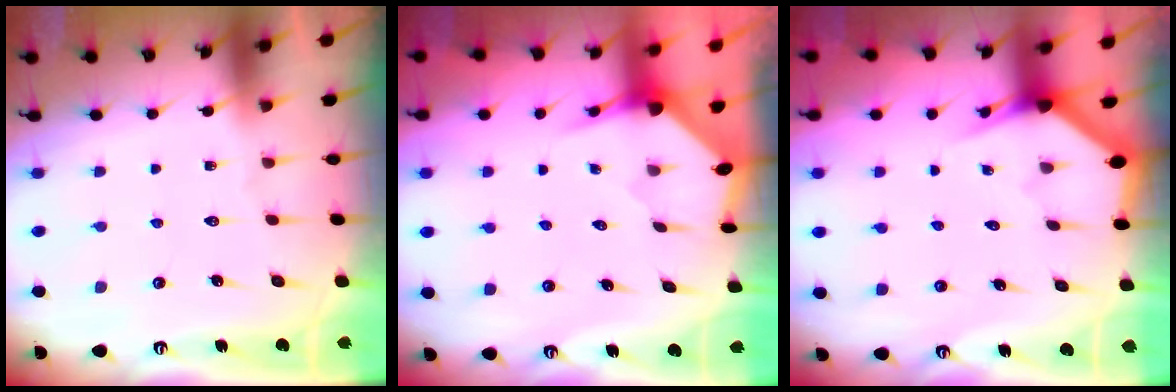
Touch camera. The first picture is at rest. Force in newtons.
{"total": 3.3, "press": 3.3, "slide": 0.3}
{"total": 2.7, "press": 2.7, "slide": 0.1}